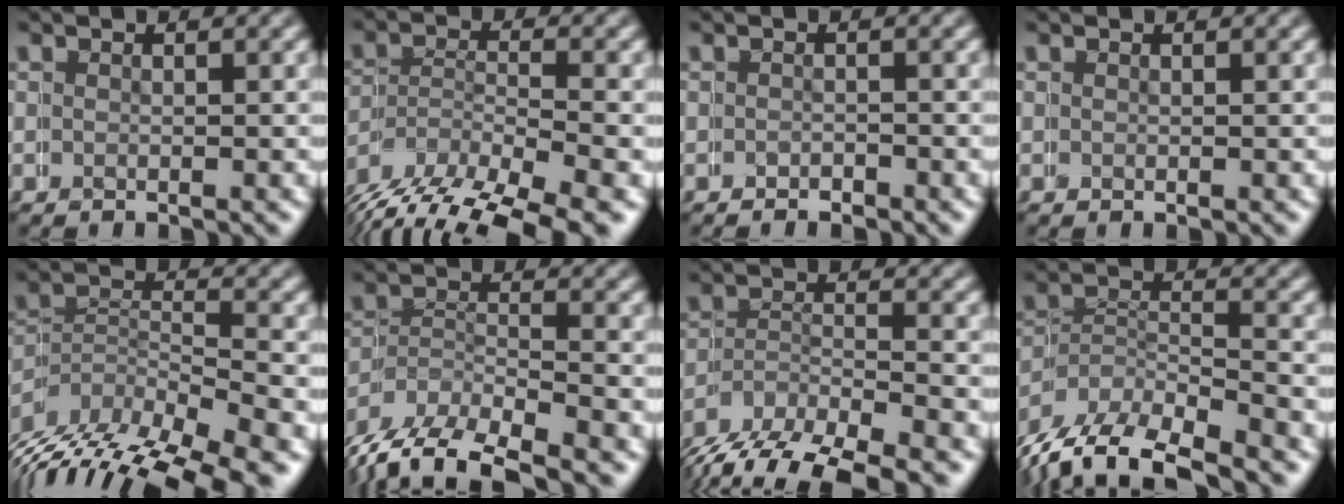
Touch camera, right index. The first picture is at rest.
{"total": 7.8, "force": [-3.7, 5.4, 4.2], "torque": [-0.084, -0.025, -0.053]}
{"total": 1.7, "force": [-1.4, 0.9, -0.4], "torque": [0.003, -0.005, -0.023]}
{"total": 0.0}
{"total": 7.7, "force": [-5.1, 4.5, 3.6], "torque": [-0.080, -0.031, -0.068]}
{"total": 7.6, "force": [-5.3, 4.7, 2.7], "torque": [-0.062, -0.020, -0.083]}
{"total": 8.2, "force": [-5.7, 4.6, 3.5], "torque": [-0.066, -0.027, -0.081]}
{"total": 7.9, "force": [-6.0, 4.4, 2.5], "torque": [-0.060, -0.023, -0.096]}